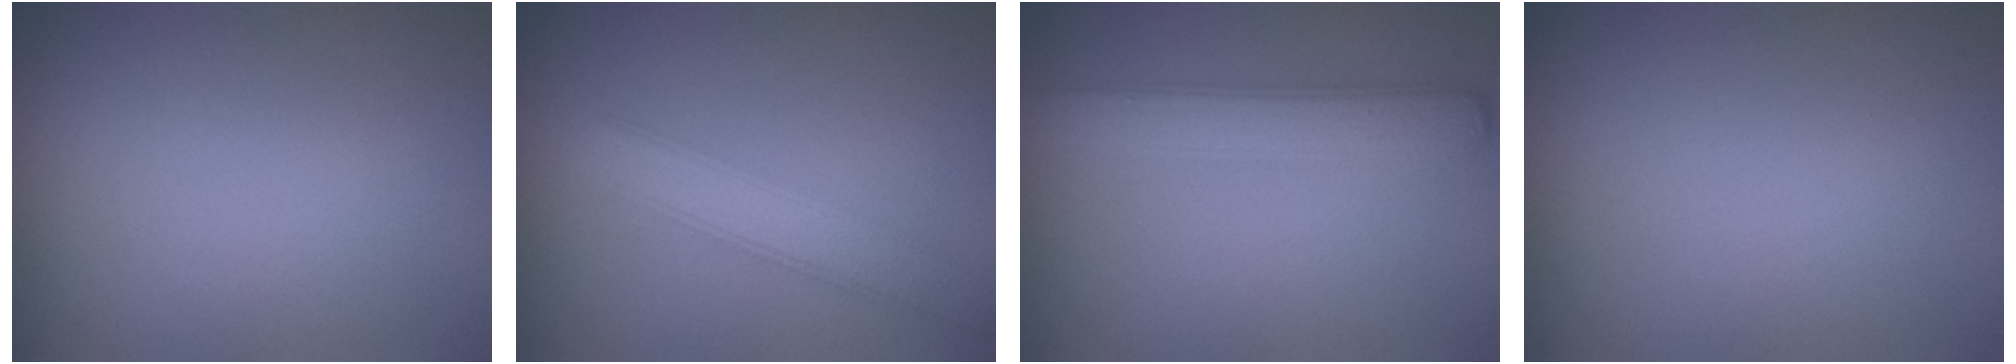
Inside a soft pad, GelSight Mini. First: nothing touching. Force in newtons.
{"total": 3.7, "press": 3.7, "slide": 0.2}
{"total": 3.7, "press": 3.7, "slide": 0.1}
{"total": 0.0}